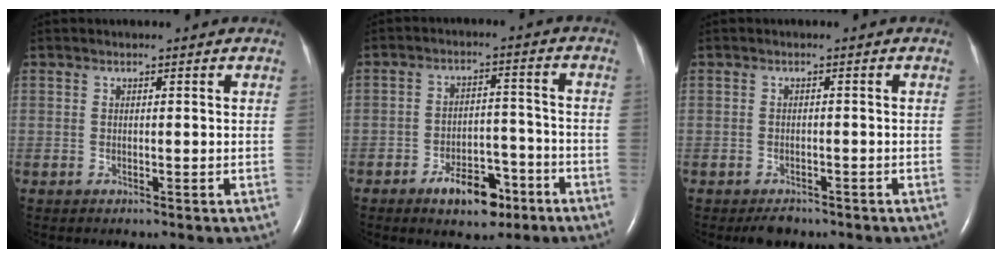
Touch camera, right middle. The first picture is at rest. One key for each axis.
{"total": 7.8, "fx": -4.9, "fy": 3.7, "fz": 4.8, "tx": -0.074, "ty": 0.011, "tz": -0.073}
{"total": 2.2, "fx": -1.7, "fy": 1.1, "fz": 0.7, "tx": -0.016, "ty": -0.001, "tz": -0.020}